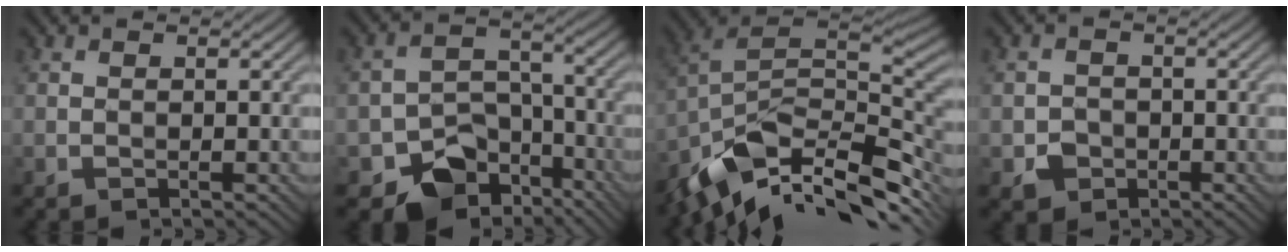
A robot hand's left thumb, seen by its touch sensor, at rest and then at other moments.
{"total": 9.3, "force": [-5.6, 6.3, 4.0], "torque": [-0.056, -0.016, -0.093]}
{"total": 14.6, "force": [-8.0, 7.0, 10.1], "torque": [-0.214, -0.008, -0.143]}
{"total": 2.4, "force": [-1.1, 2.1, 0.5], "torque": [-0.002, -0.002, -0.019]}